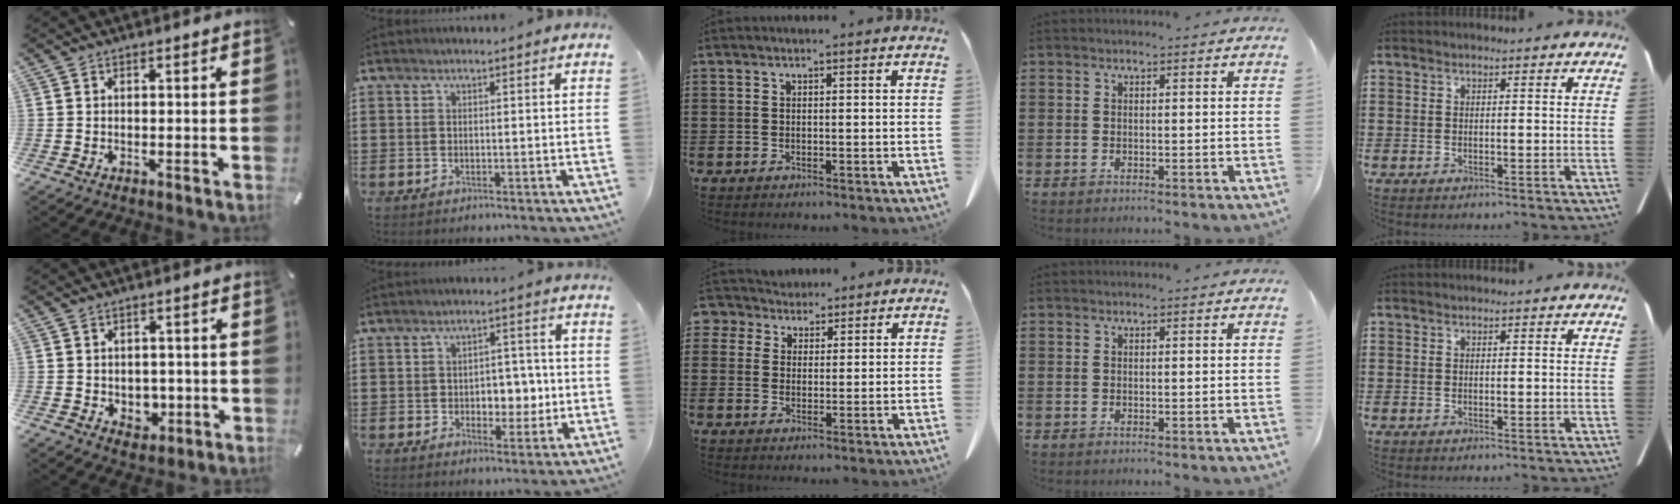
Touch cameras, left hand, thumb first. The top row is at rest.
{"thumb": {"total": 4.0, "force": [0.1, 3.7, 1.4], "torque": [-0.005, -0.003, 0.001]}, "index": {"total": 4.9, "force": [-0.5, 3.6, 3.2], "torque": [-0.056, 0.003, -0.018]}, "middle": {"total": 3.9, "force": [2.9, 2.6, 0.3], "torque": [-0.026, 0.003, 0.053]}}